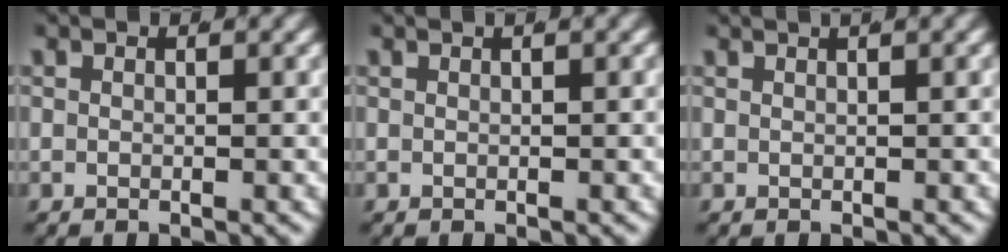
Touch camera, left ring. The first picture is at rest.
{"total": 0.6, "force": [0.3, -0.3, 0.3], "torque": [0.002, 0.008, 0.003]}
{"total": 1.5, "force": [1.2, -0.3, 1.0], "torque": [0.001, 0.011, 0.016]}